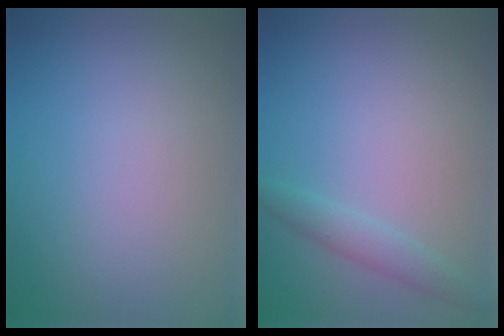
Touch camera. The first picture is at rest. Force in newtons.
{"total": 1.6, "press": 1.6, "slide": 0.0}